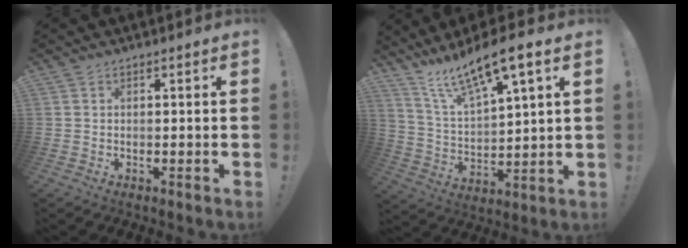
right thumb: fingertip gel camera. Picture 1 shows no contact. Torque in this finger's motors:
{"motor_torque": [-0.61, 1.32, 0.23, 0.22, 0.13]}